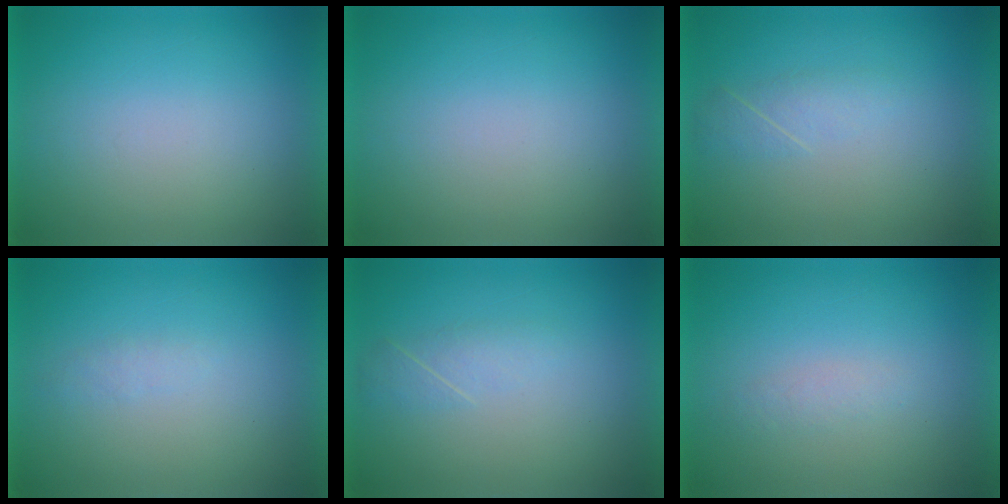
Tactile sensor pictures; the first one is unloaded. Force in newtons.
{"total": 0.0}
{"total": 2.1}
{"total": 1.2}
{"total": 2.1}
{"total": 1.3}